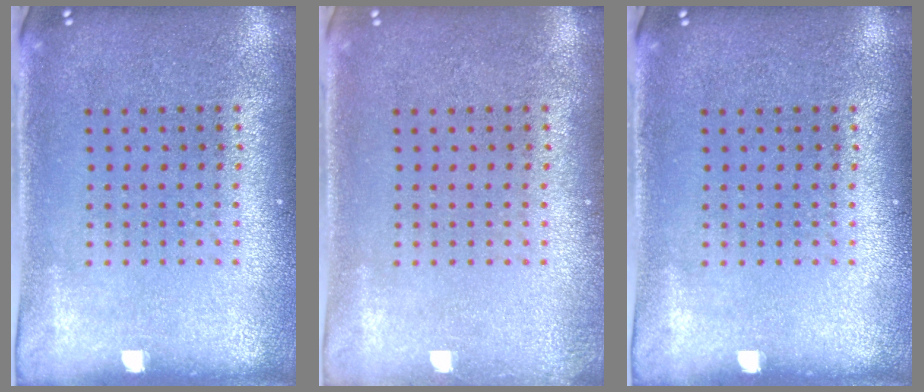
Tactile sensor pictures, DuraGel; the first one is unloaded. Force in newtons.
{"total": 0.6, "press": 0.6, "slide": 0.1}
{"total": 0.0}